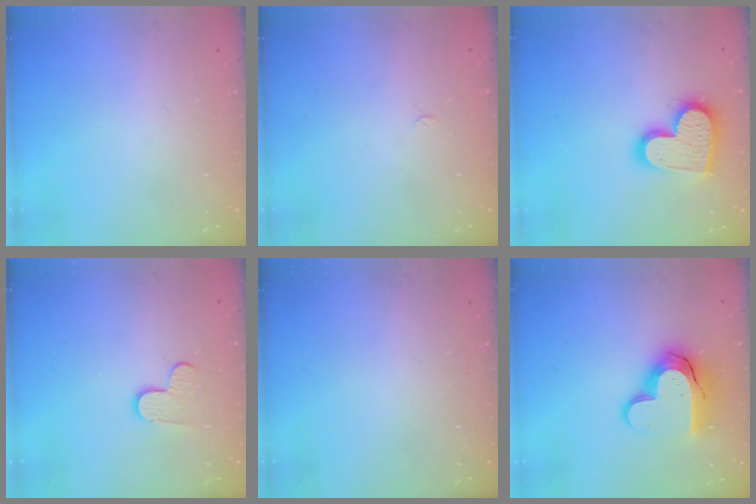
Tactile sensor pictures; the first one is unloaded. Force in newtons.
{"total": 2.4, "press": 2.4, "slide": 0.3}
{"total": 16.9, "press": 16.9, "slide": 1.5}
{"total": 4.2, "press": 4.2, "slide": 0.4}
{"total": 0.0}
{"total": 14.2, "press": 14.1, "slide": 1.0}